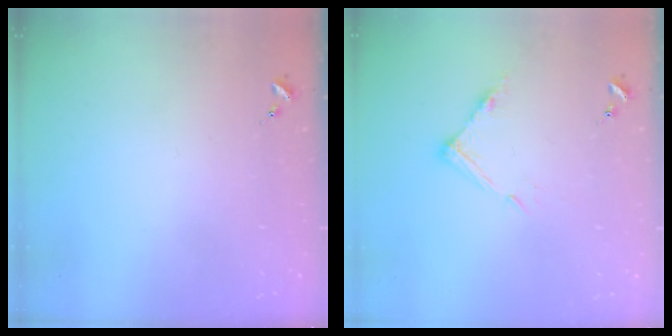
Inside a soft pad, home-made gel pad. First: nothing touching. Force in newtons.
{"total": 8.0, "press": 8.0, "slide": 0.4}